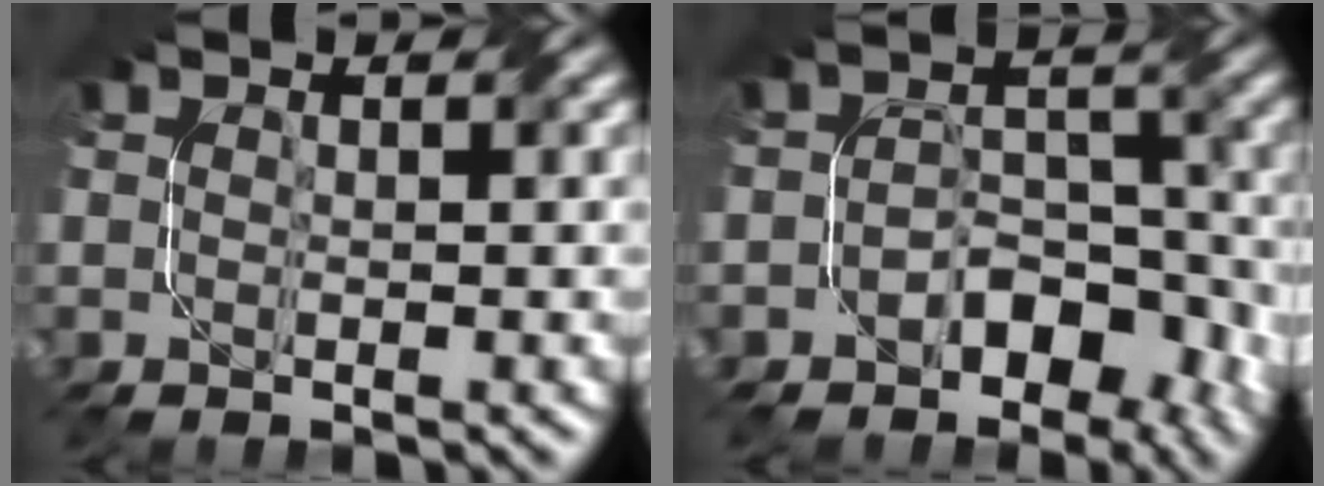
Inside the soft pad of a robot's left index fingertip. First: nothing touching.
{"total": 5.0, "force": [-2.8, 3.2, 2.7], "torque": [-0.024, 0.001, -0.046]}